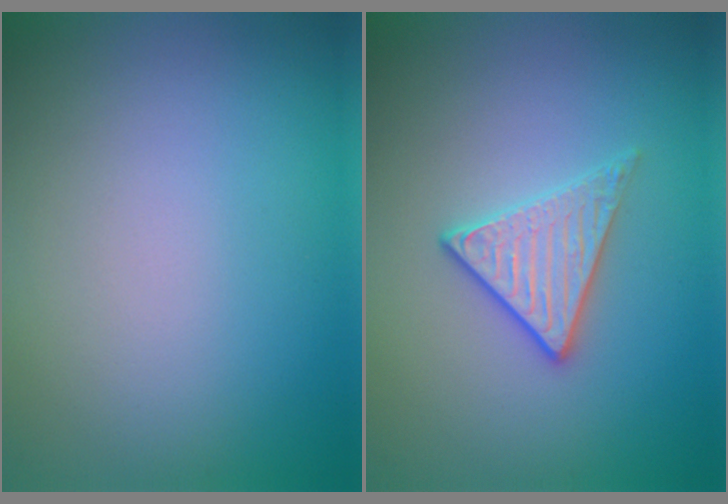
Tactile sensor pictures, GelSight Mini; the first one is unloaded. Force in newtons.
{"total": 2.8, "press": 2.7, "slide": 0.8}